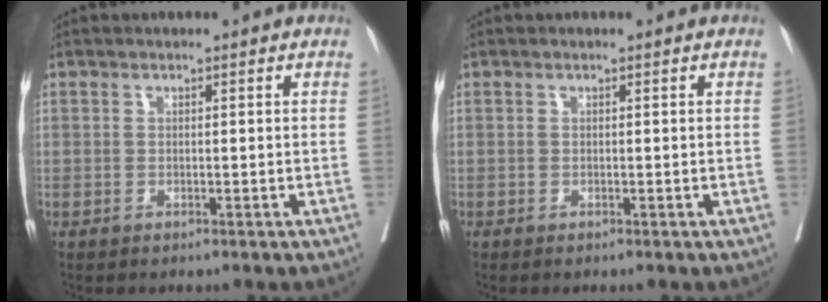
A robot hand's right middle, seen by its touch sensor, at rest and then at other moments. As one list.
[{"total": 0.0}]